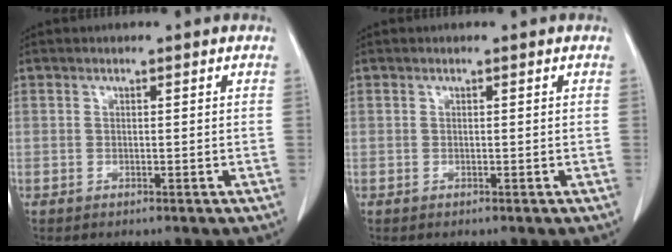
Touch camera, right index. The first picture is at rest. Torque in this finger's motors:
{"motor_torque": [0.00, 0.00, 0.00, 0.00]}